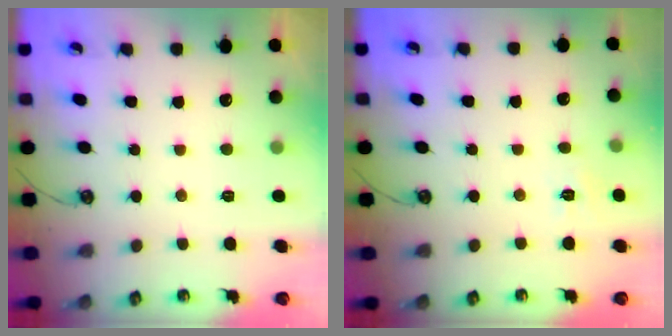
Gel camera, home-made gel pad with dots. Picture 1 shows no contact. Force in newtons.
{"total": 2.7, "press": 2.7, "slide": 0.5}